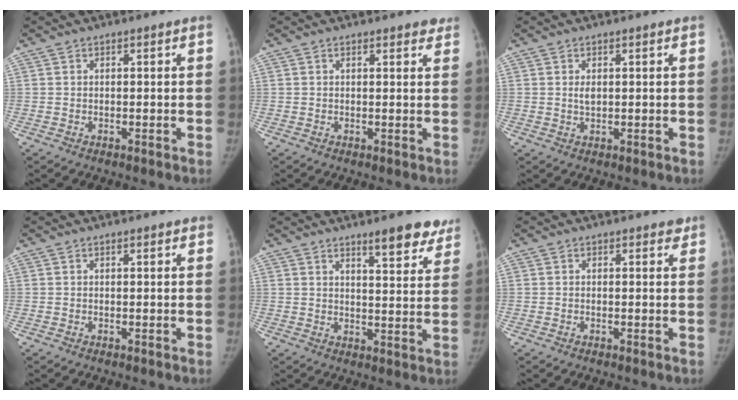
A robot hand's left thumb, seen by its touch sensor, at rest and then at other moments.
{"total": 3.1, "force": [2.5, 1.1, 1.3], "torque": [0.003, -0.005, 0.023]}
{"total": 1.8, "force": [0.6, 0.9, 1.4], "torque": [-0.024, -0.004, 0.013]}
{"total": 0.8, "force": [0.6, 0.3, 0.5], "torque": [-0.008, -0.001, 0.006]}
{"total": 9.4, "force": [7.0, 2.5, 5.7], "torque": [-0.041, -0.043, 0.093]}
{"total": 1.1, "force": [0.8, 0.6, 0.4], "torque": [0.007, -0.004, 0.004]}